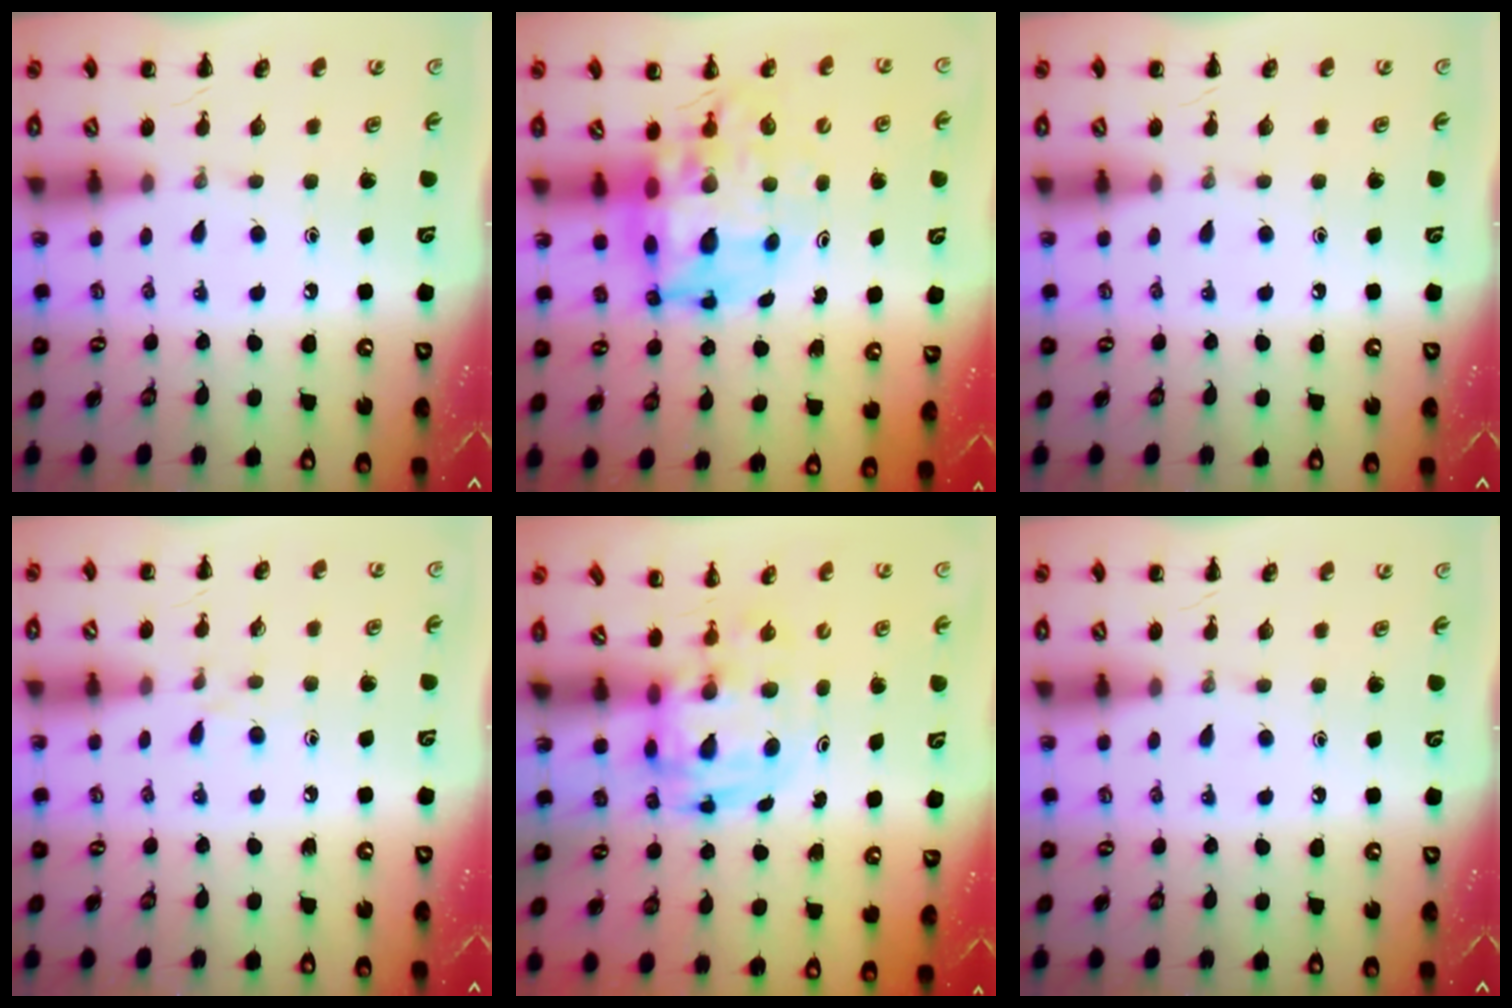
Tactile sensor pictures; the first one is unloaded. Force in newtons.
{"total": 8.0, "press": 7.5, "slide": 2.6}
{"total": 0.0}
{"total": 5.5, "press": 5.1, "slide": 2.2}
{"total": 3.3, "press": 3.2, "slide": 0.6}
{"total": 0.0}